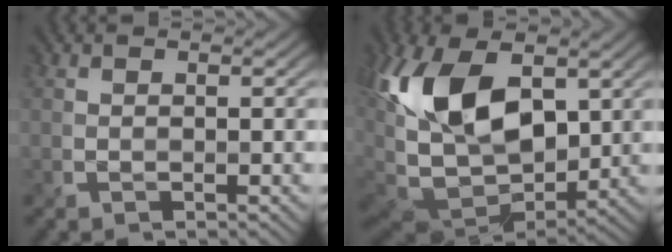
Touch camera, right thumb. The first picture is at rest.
{"total": 17.6, "force": [3.1, 10.6, 13.7], "torque": [-0.289, -0.004, 0.057]}